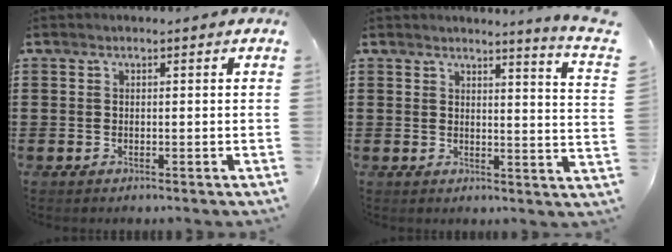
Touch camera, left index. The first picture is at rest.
{"total": 3.1, "force": [2.7, -1.4, 0.8], "torque": [-0.027, -0.028, 0.041]}